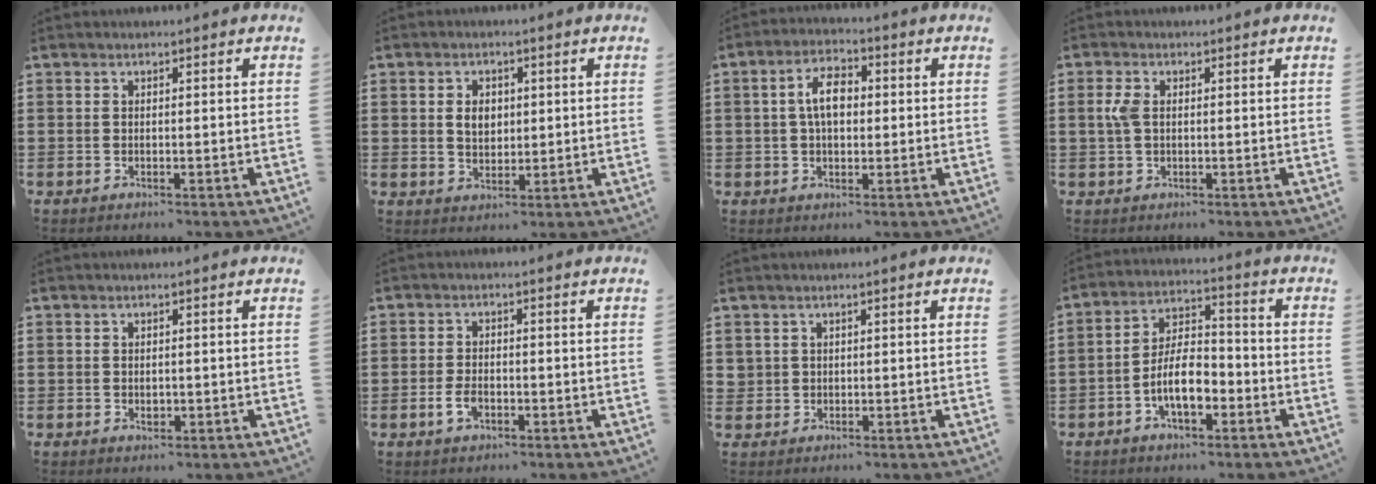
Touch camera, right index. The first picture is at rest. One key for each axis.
{"total": 3.5, "fx": 0.6, "fy": 2.4, "fz": 2.4, "tx": -0.045, "ty": 0.008, "tz": 0.006}
{"total": 5.8, "fx": 0.5, "fy": 3.0, "fz": 4.9, "tx": -0.092, "ty": 0.010, "tz": 0.004}
{"total": 3.0, "fx": 0.4, "fy": 1.6, "fz": 2.6, "tx": -0.077, "ty": -0.002, "tz": -0.002}
{"total": 1.0, "fx": -0.1, "fy": 0.7, "fz": 0.8, "tx": -0.015, "ty": 0.003, "tz": -0.003}
{"total": 2.7, "fx": -1.1, "fy": 1.5, "fz": 2.0, "tx": -0.045, "ty": -0.001, "tz": -0.021}
{"total": 1.3, "fx": 0.5, "fy": 1.1, "fz": 0.1, "tx": -0.006, "ty": 0.005, "tz": 0.009}
{"total": 7.5, "fx": -3.2, "fy": 3.3, "fz": 6.0, "tx": -0.126, "ty": 0.007, "tz": -0.063}